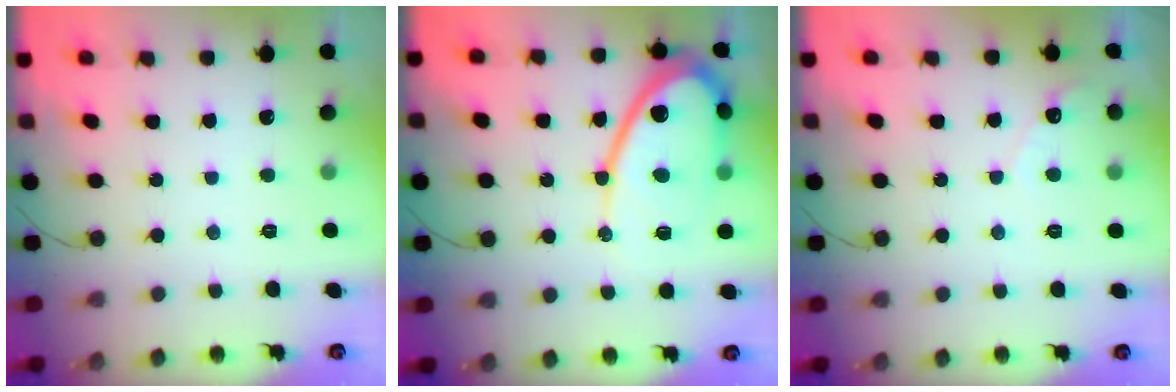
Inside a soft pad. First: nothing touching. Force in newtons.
{"total": 15.4, "press": 15.3, "slide": 1.3}
{"total": 3.3, "press": 3.3, "slide": 0.3}